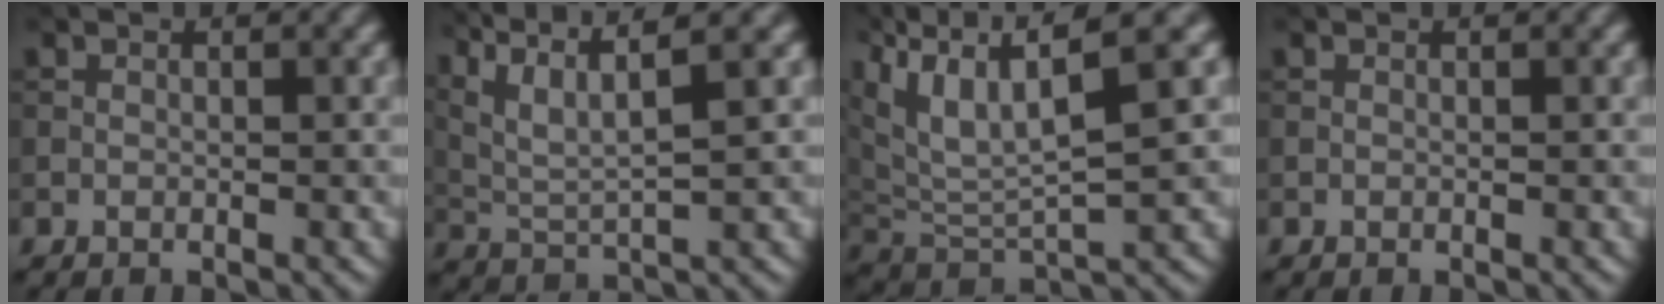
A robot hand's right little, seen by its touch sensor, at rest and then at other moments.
{"total": 8.5, "force": [5.3, 2.1, 6.2], "torque": [-0.124, 0.029, 0.076]}
{"total": 8.2, "force": [4.0, 2.5, 6.7], "torque": [-0.139, 0.006, 0.075]}
{"total": 0.0}